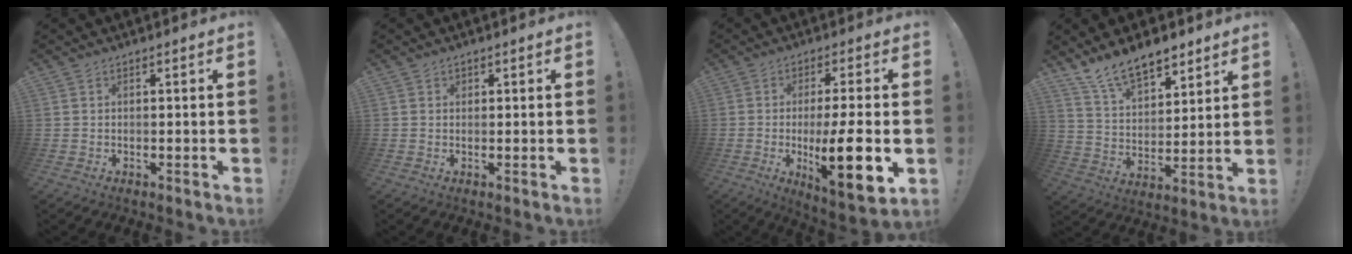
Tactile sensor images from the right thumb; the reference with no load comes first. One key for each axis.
{"total": 0.9, "fx": 0.6, "fy": 0.7, "fz": 0.0, "tx": 0.007, "ty": -0.003, "tz": 0.009}
{"total": 15.9, "fx": -2.7, "fy": 3.8, "fz": 15.2, "tx": -0.230, "ty": -0.005, "tz": -0.036}
{"total": 12.5, "fx": 10.1, "fy": 5.4, "fz": 5.2, "tx": -0.094, "ty": -0.068, "tz": 0.188}